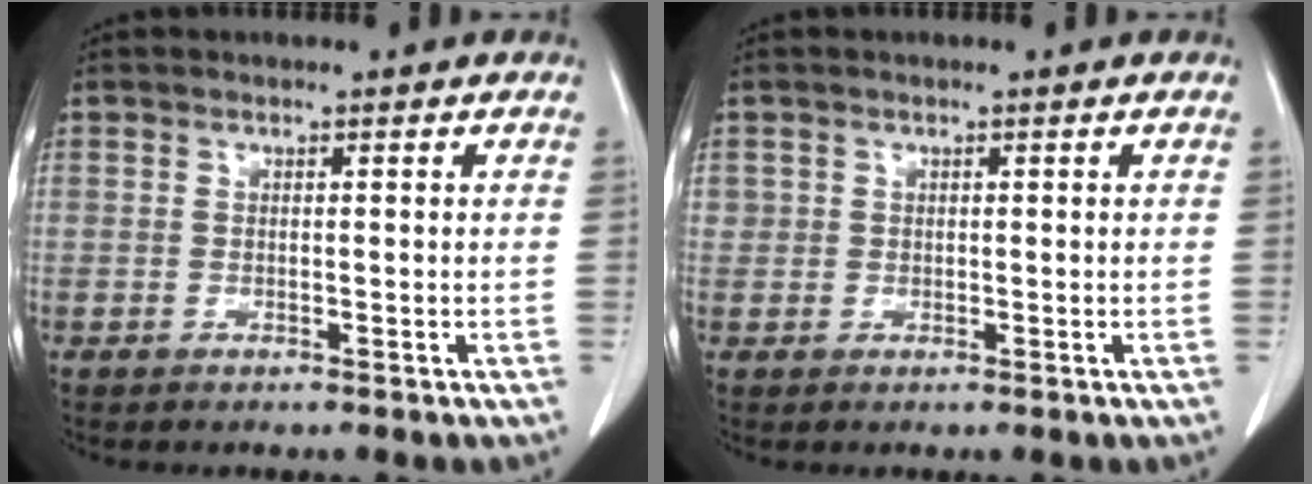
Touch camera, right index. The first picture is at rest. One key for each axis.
{"total": 1.1, "fx": 0.3, "fy": 1.0, "fz": 0.1, "tx": 0.012, "ty": 0.002, "tz": 0.002}